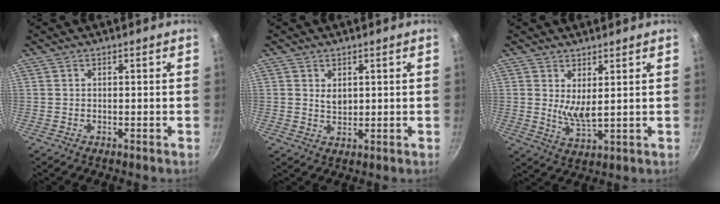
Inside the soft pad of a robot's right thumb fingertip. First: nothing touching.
{"total": 2.7, "force": [0.9, 1.8, 1.7], "torque": [-0.026, -0.008, 0.019]}
{"total": 4.8, "force": [1.8, 1.7, 4.1], "torque": [-0.070, -0.034, 0.037]}